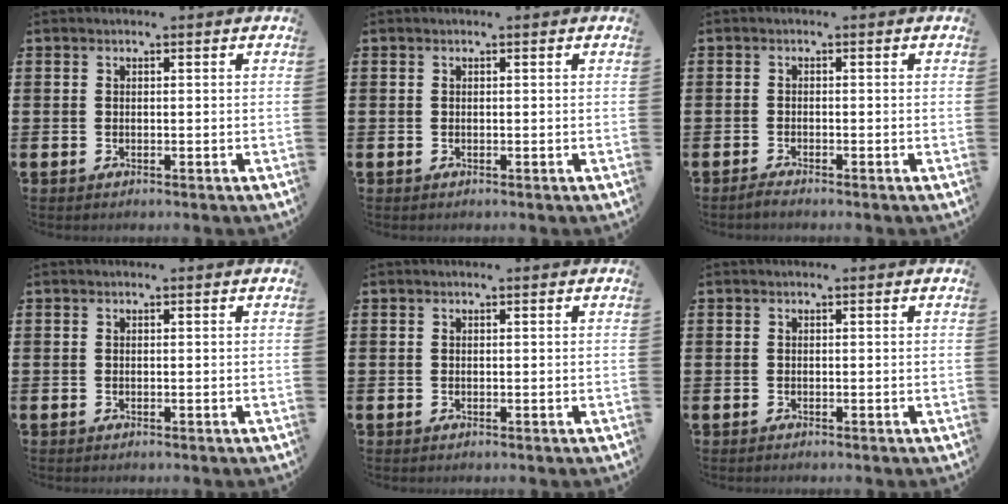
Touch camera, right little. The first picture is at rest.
{"total": 0.0}
{"total": 0.9, "force": [-0.8, 0.0, 0.5], "torque": [-0.009, -0.004, -0.014]}
{"total": 0.0}
{"total": 0.0}
{"total": 0.0}